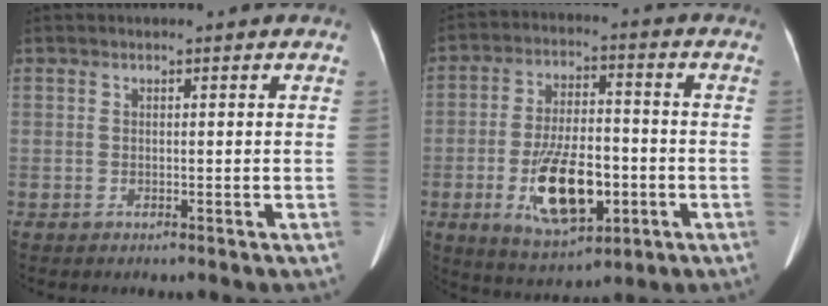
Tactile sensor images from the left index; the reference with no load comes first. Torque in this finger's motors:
{"motor_torque": [1.72, 0.42, 0.82, 0.21]}